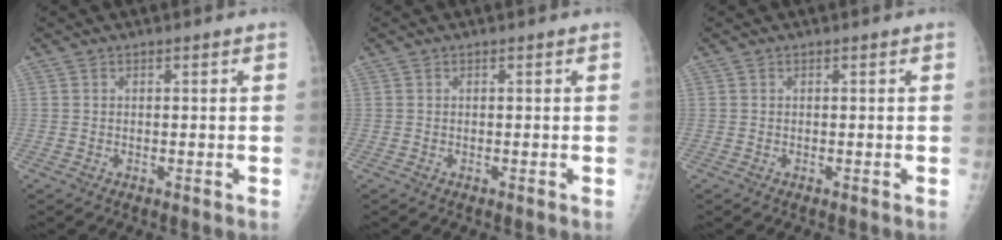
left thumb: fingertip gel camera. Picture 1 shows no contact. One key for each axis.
{"total": 0.0}
{"total": 0.0}